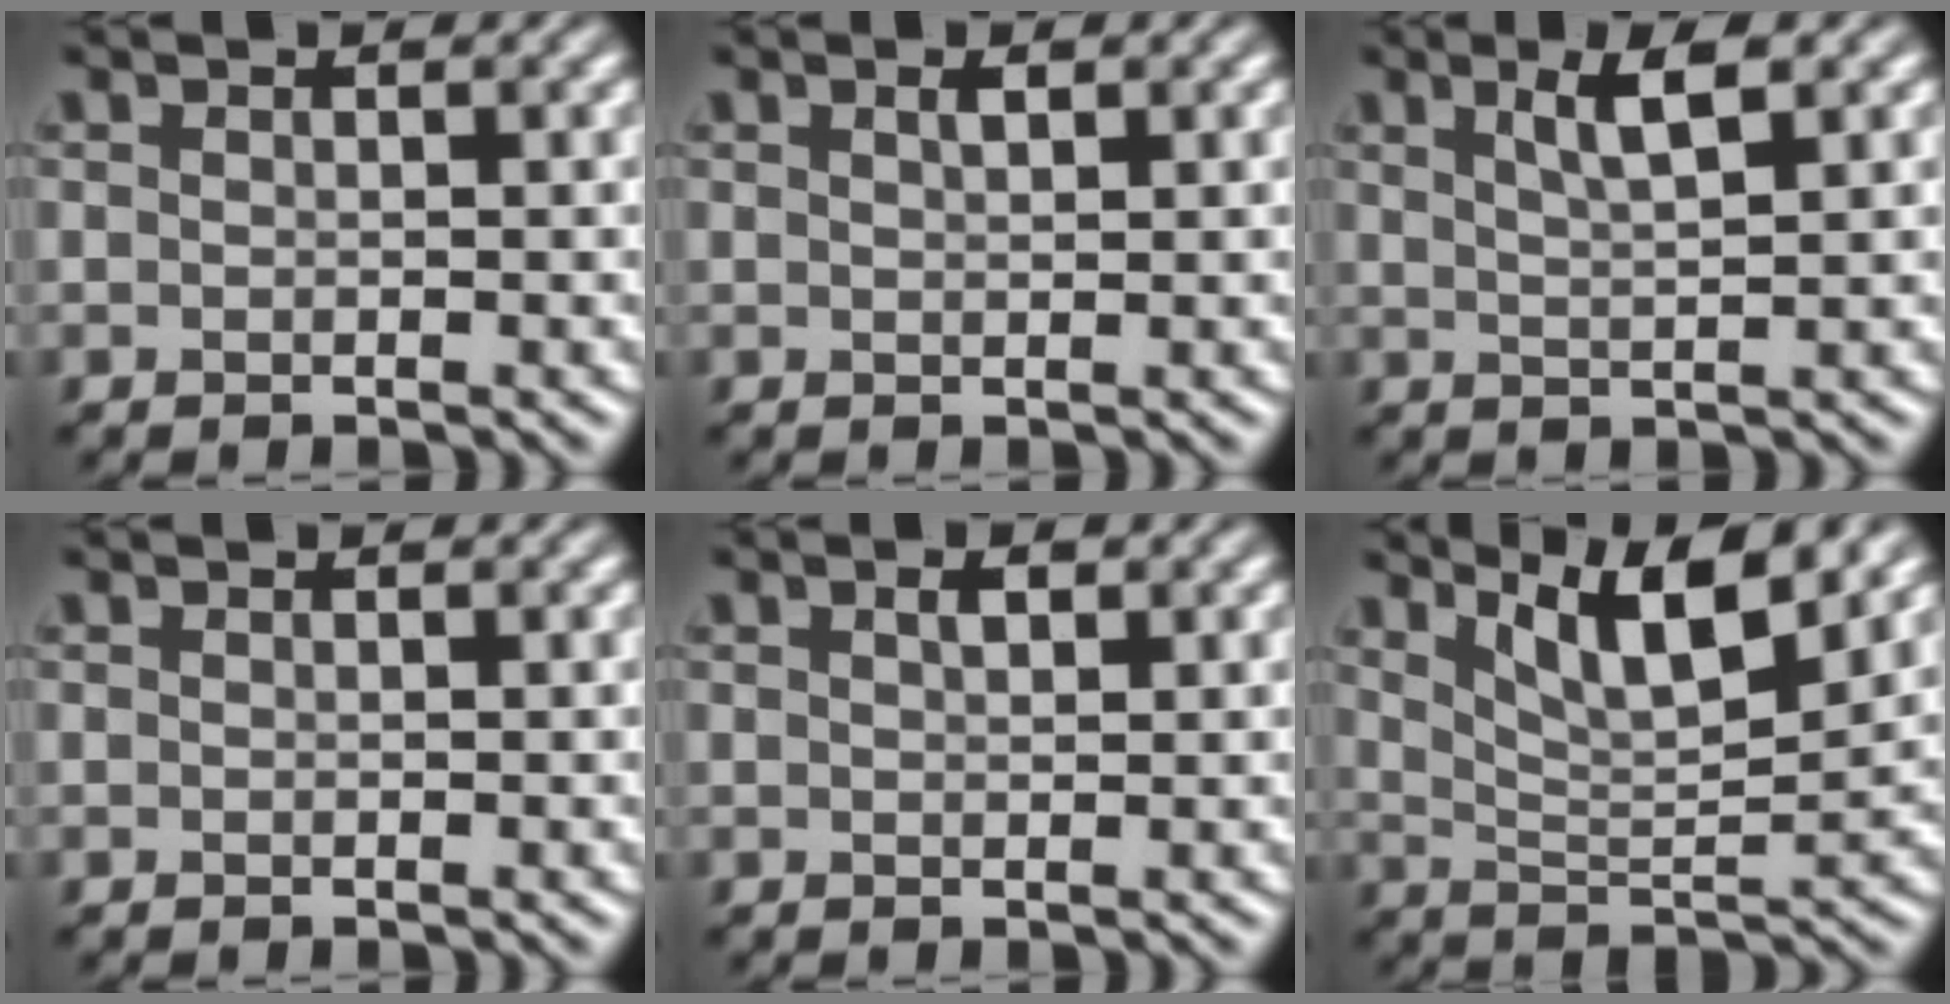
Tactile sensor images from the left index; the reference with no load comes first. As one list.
[{"total": 0.8, "force": [0.5, 0.2, 0.6], "torque": [-0.011, 0.000, 0.009]}, {"total": 3.3, "force": [1.6, 0.8, 2.8], "torque": [-0.038, 0.004, 0.026]}, {"total": 0.0}, {"total": 1.0, "force": [0.5, 0.4, 0.8], "torque": [-0.015, 0.000, 0.010]}, {"total": 7.1, "force": [4.6, 1.7, 5.2], "torque": [-0.079, 0.005, 0.077]}]